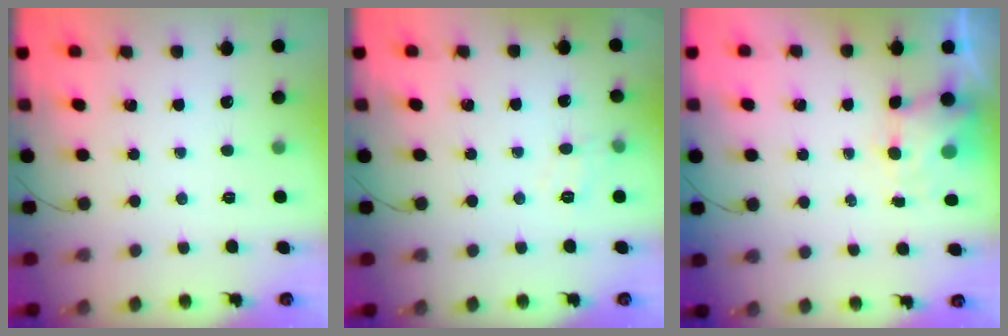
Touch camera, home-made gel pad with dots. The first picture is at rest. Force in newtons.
{"total": 4.7, "press": 4.4, "slide": 1.6}
{"total": 4.4, "press": 4.3, "slide": 1.0}